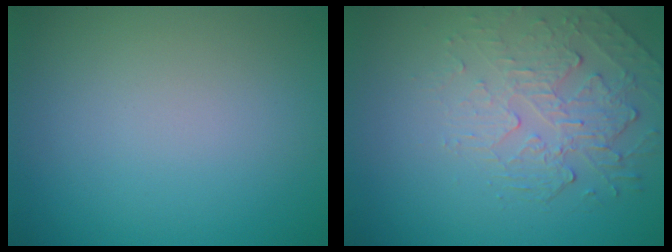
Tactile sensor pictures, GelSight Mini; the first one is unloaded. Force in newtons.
{"total": 2.4, "press": 1.7, "slide": 1.7}